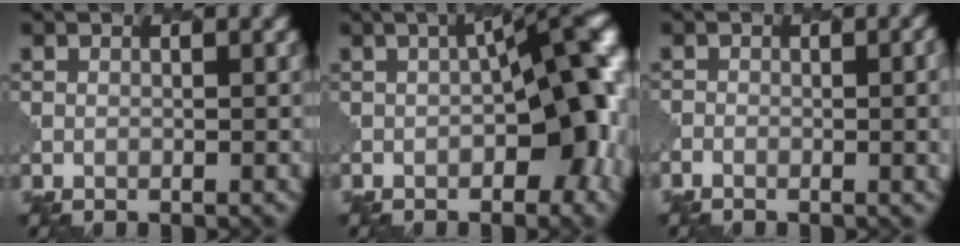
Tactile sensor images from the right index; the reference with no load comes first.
{"total": 8.4, "force": [-1.7, 3.2, 7.5], "torque": [-0.076, 0.015, -0.029]}
{"total": 5.8, "force": [-1.2, 2.8, 5.0], "torque": [-0.028, 0.006, -0.017]}